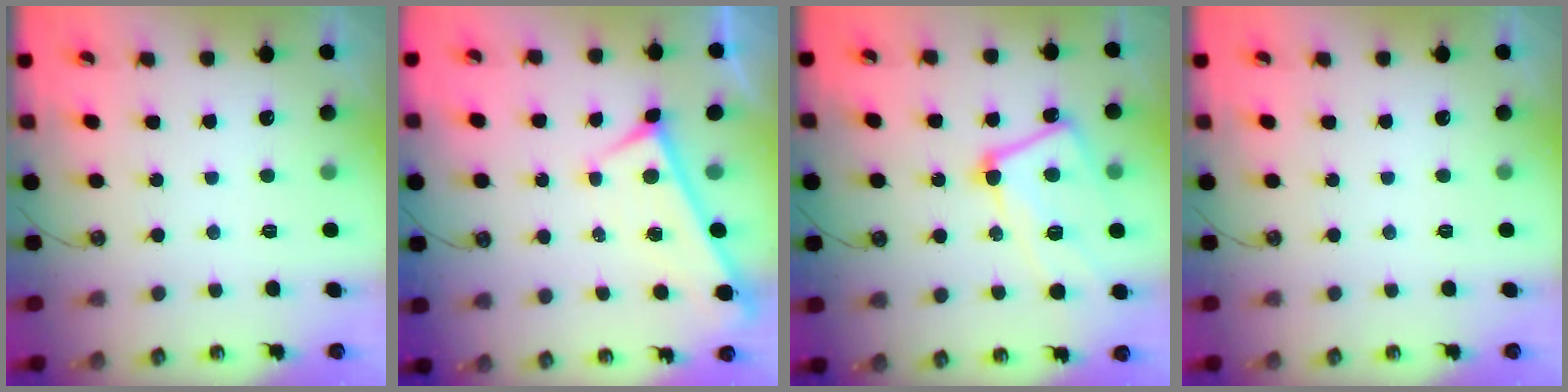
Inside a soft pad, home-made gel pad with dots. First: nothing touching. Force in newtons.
{"total": 0.0}
{"total": 10.4, "press": 10.3, "slide": 1.3}
{"total": 0.0}